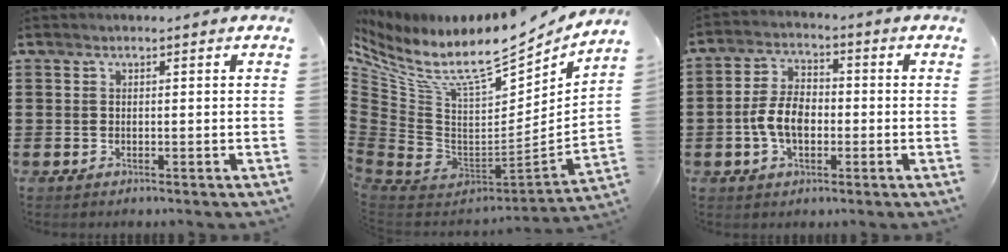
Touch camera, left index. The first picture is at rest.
{"total": 12.6, "force": [9.3, 4.1, 7.5], "torque": [-0.166, -0.080, 0.159]}
{"total": 6.8, "force": [-1.4, 4.0, 5.3], "torque": [-0.121, 0.004, -0.031]}